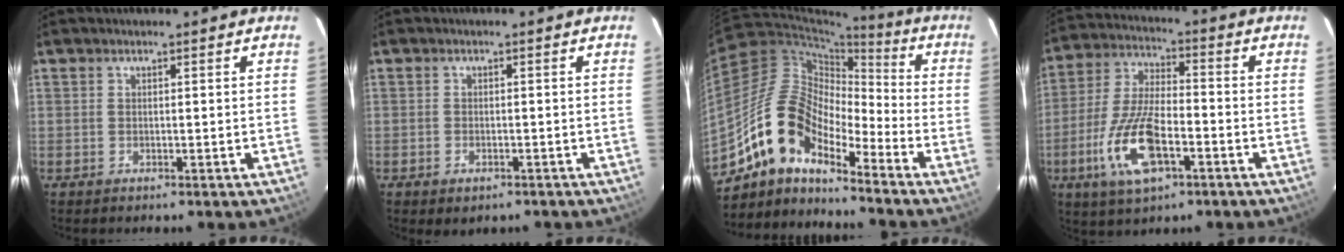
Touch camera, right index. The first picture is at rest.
{"total": 2.5, "force": [-1.5, 1.6, 1.3], "torque": [-0.026, -0.005, -0.019]}
{"total": 13.3, "force": [-10.1, 5.4, 6.6], "torque": [-0.113, 0.018, -0.205]}
{"total": 14.7, "force": [-5.8, 5.6, 12.3], "torque": [-0.266, -0.010, -0.107]}